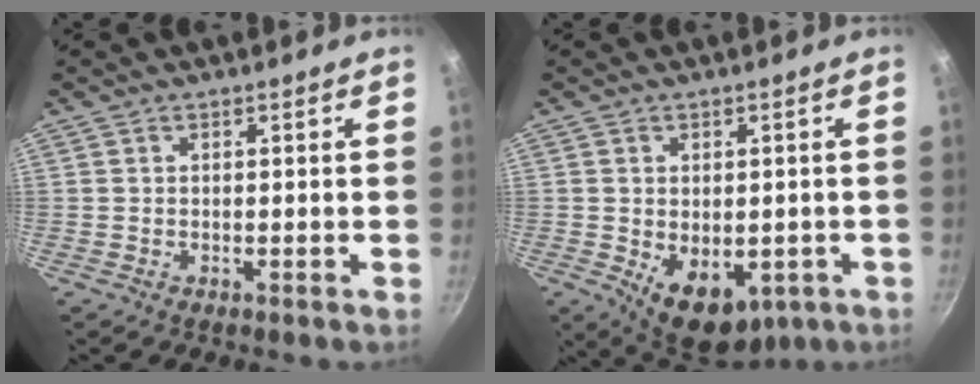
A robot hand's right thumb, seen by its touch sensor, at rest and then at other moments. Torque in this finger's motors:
{"motor_torque": [-0.44, 0.55, 0.52, 0.52, 0.09]}